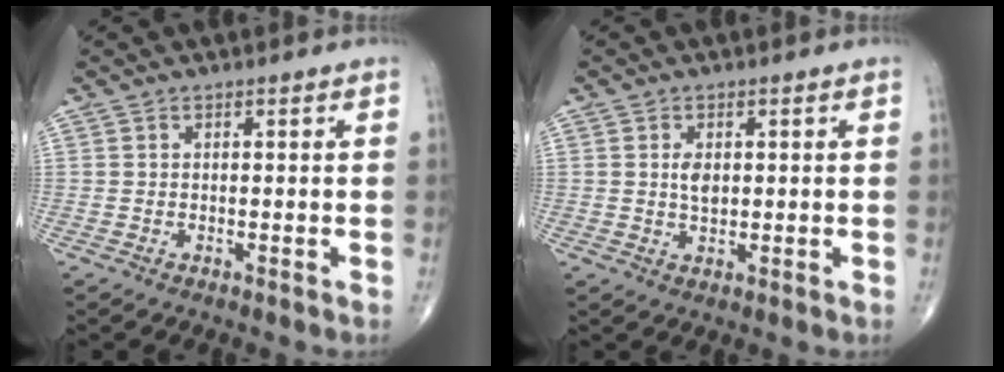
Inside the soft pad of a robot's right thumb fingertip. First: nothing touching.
{"total": 3.1, "force": [0.6, 1.8, 2.4], "torque": [-0.035, -0.005, 0.013]}